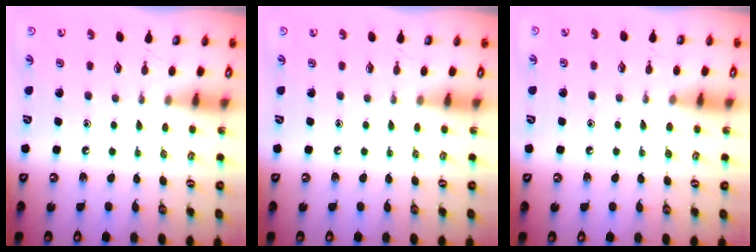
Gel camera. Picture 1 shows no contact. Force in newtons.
{"total": 0.0}
{"total": 4.7, "press": 4.7, "slide": 0.6}